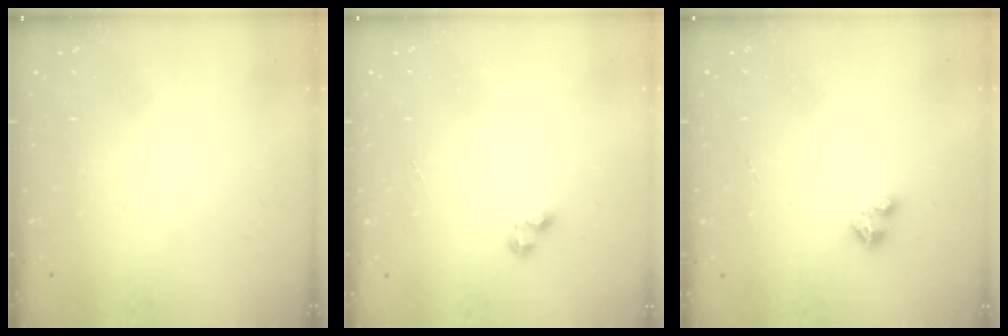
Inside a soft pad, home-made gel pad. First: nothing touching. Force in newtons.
{"total": 2.4, "press": 2.4, "slide": 0.3}
{"total": 2.1, "press": 2.1, "slide": 0.2}